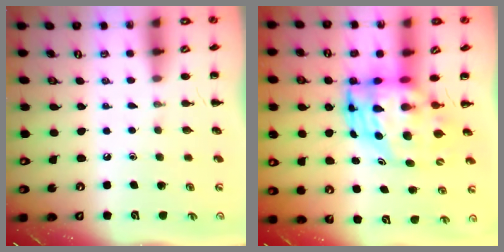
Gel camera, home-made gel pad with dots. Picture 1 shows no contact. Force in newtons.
{"total": 8.6, "press": 8.3, "slide": 2.2}